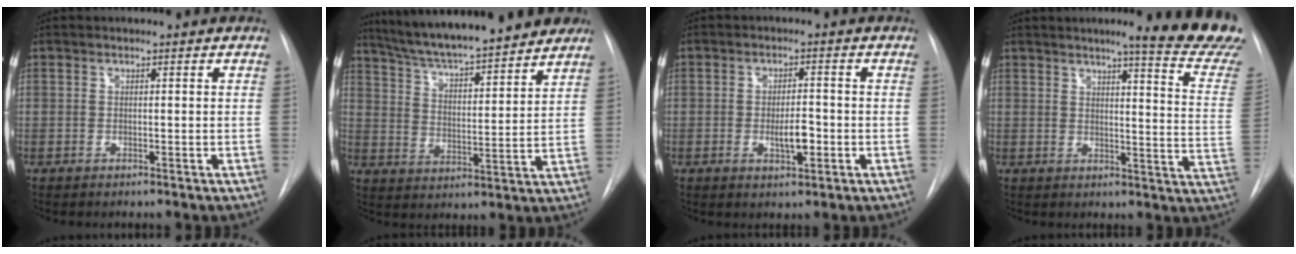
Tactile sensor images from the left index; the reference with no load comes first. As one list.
[{"total": 19.5, "force": [16.8, 2.5, 9.5], "torque": [-0.154, 0.010, 0.252]}, {"total": 4.3, "force": [-2.0, 1.3, 3.6], "torque": [-0.058, -0.005, -0.024]}, {"total": 15.6, "force": [13.2, -0.9, 8.2], "torque": [-0.098, -0.092, 0.140]}]